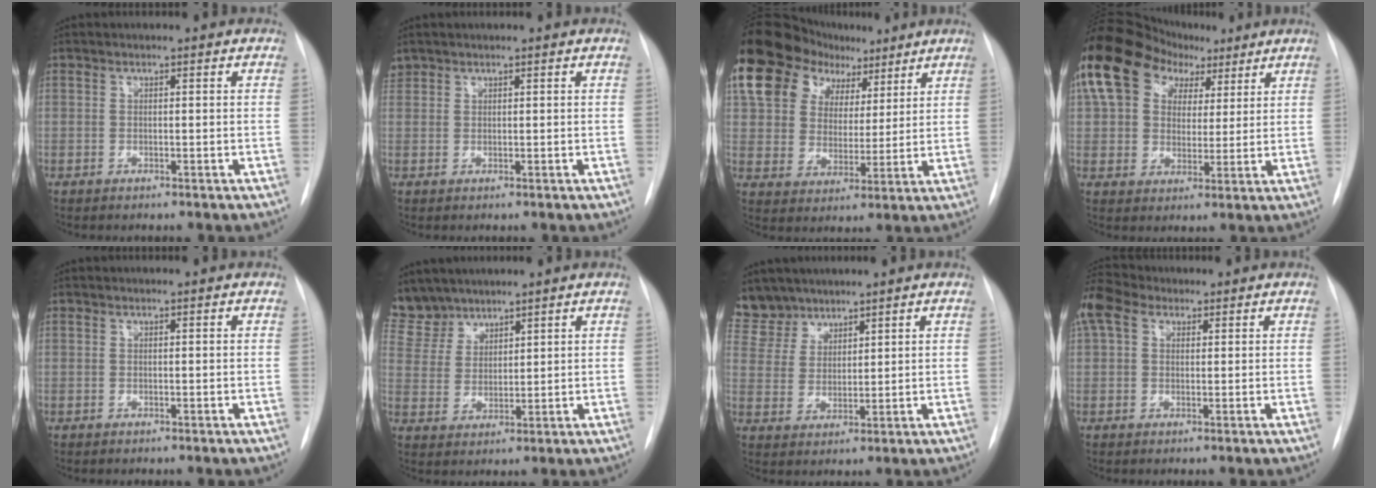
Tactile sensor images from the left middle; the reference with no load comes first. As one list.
[{"total": 1.3, "force": [1.1, 0.7, 0.0], "torque": [0.000, 0.015, 0.023]}, {"total": 16.9, "force": [10.6, 10.9, 7.4], "torque": [-0.127, 0.061, 0.186]}, {"total": 16.0, "force": [8.6, 10.9, 7.9], "torque": [-0.162, 0.062, 0.148]}, {"total": 0.0}, {"total": 6.6, "force": [6.1, 2.5, 0.0], "torque": [0.001, 0.005, 0.133]}, {"total": 7.0, "force": [6.2, 3.3, 0.0], "torque": [0.004, 0.005, 0.130]}, {"total": 6.4, "force": [3.6, 4.1, 3.3], "torque": [-0.088, 0.038, 0.070]}]